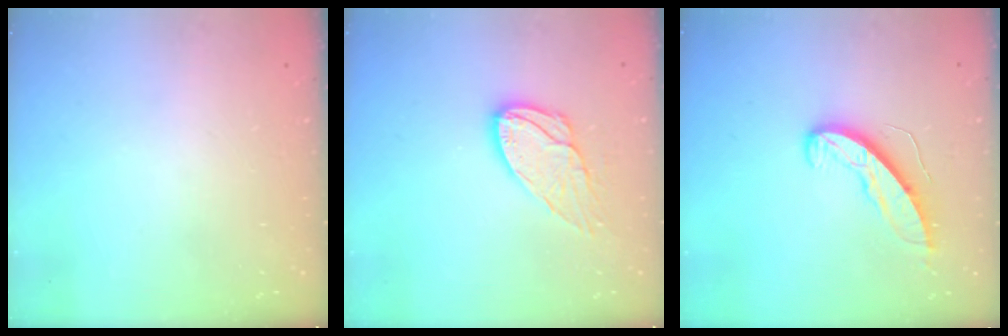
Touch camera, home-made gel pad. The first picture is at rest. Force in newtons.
{"total": 11.7, "press": 11.6, "slide": 0.9}
{"total": 8.9, "press": 8.9, "slide": 0.2}